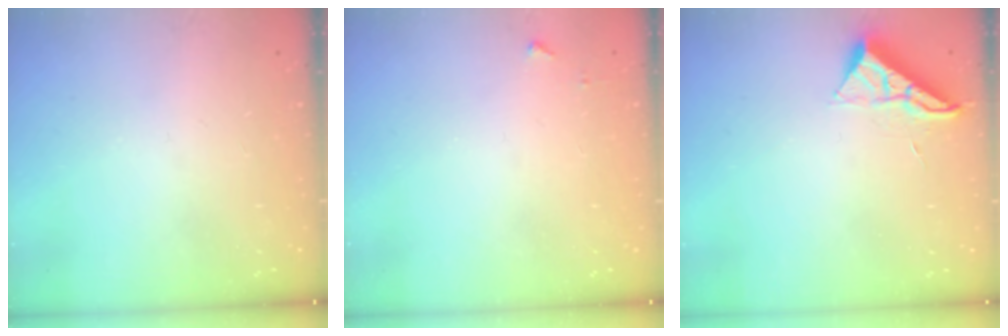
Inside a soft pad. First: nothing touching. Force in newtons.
{"total": 3.5, "press": 3.5, "slide": 0.4}
{"total": 7.3, "press": 7.2, "slide": 0.5}